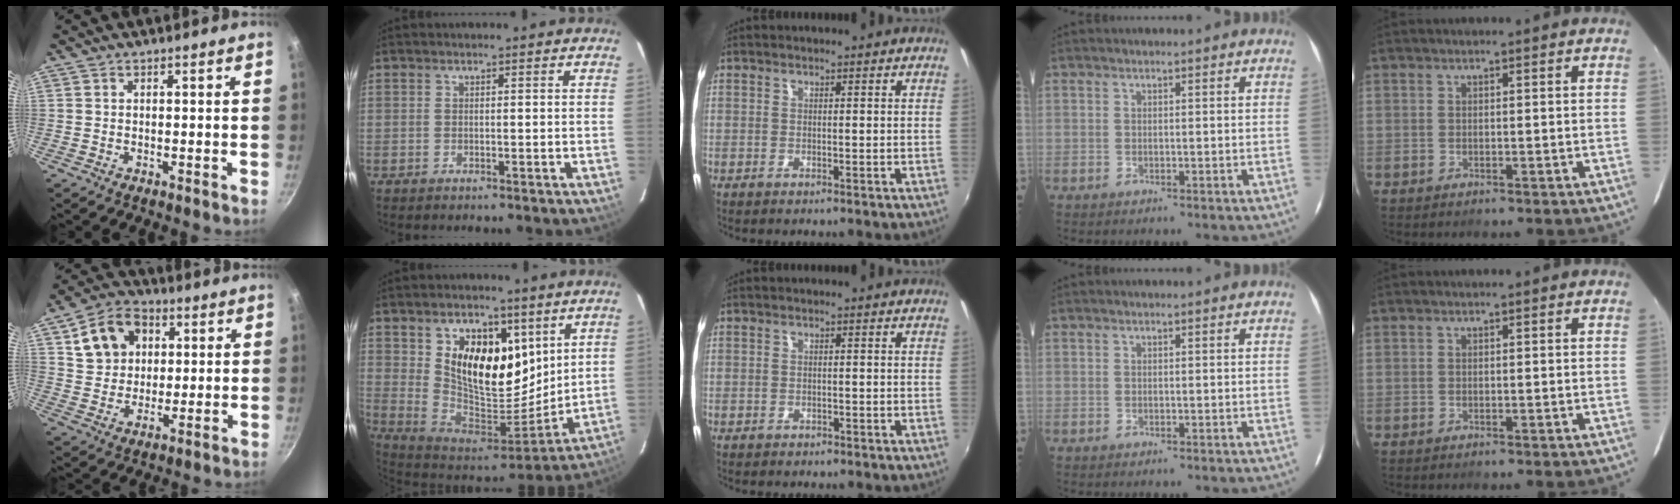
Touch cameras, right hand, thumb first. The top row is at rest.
{"thumb": {"total": 11.9, "force": [4.0, 9.3, 6.4], "torque": [-0.092, 0.005, 0.064]}, "index": {"total": 17.3, "force": [7.3, 10.5, 11.6], "torque": [-0.215, -0.008, 0.140]}, "middle": {"total": 1.0, "force": [-0.8, 0.5, 0.1], "torque": [-0.006, 0.003, -0.011]}}